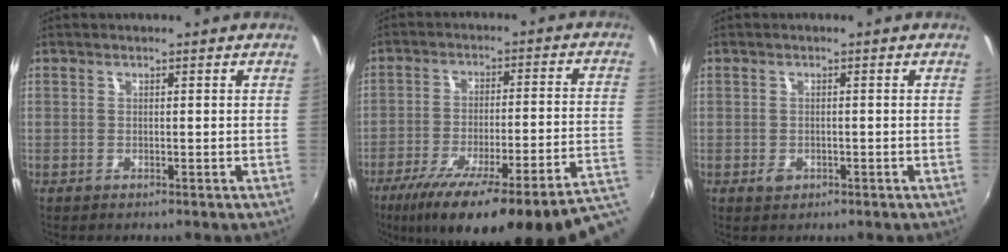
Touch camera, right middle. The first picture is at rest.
{"total": 23.7, "force": [-15.9, 0.6, 17.5], "torque": [-0.245, -0.063, -0.220]}
{"total": 1.7, "force": [-0.8, 1.2, 0.8], "torque": [-0.013, -0.001, -0.012]}